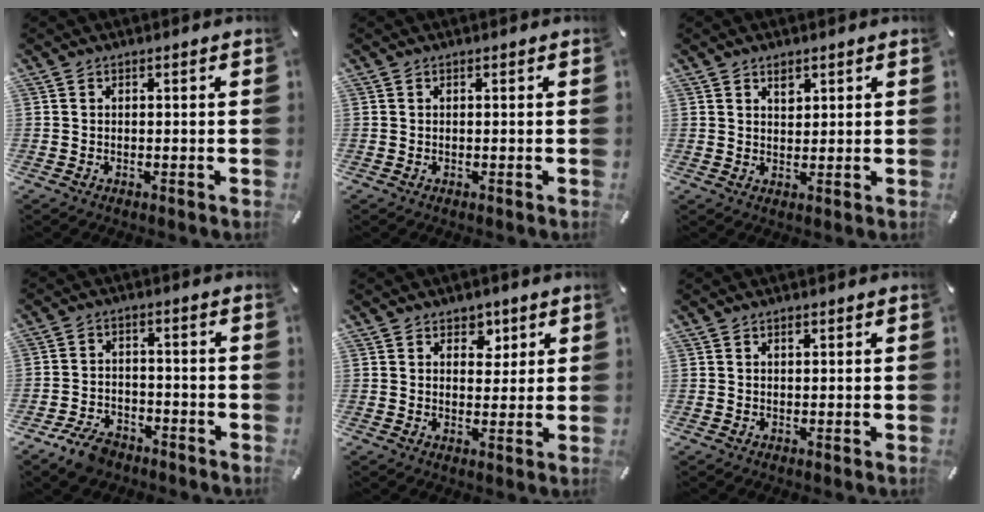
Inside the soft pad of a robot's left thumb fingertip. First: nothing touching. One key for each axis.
{"total": 0.0}
{"total": 2.4, "fx": 1.5, "fy": 1.6, "fz": 1.0, "tx": 0.002, "ty": -0.009, "tz": 0.023}
{"total": 6.4, "fx": -4.7, "fy": 3.7, "fz": 2.5, "tx": -0.051, "ty": 0.027, "tz": -0.089}
{"total": 4.2, "fx": 2.1, "fy": 3.4, "fz": 1.3, "tx": 0.004, "ty": -0.011, "tz": 0.029}
{"total": 0.8, "fx": 0.4, "fy": 0.5, "fz": 0.5, "tx": -0.010, "ty": 0.001, "tz": 0.008}